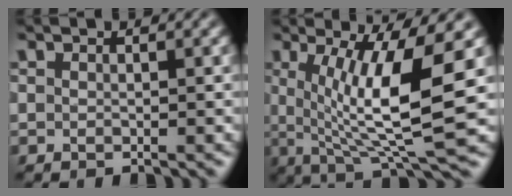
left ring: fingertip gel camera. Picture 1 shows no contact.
{"total": 9.8, "force": [1.0, 2.0, 9.5], "torque": [-0.150, -0.009, 0.021]}